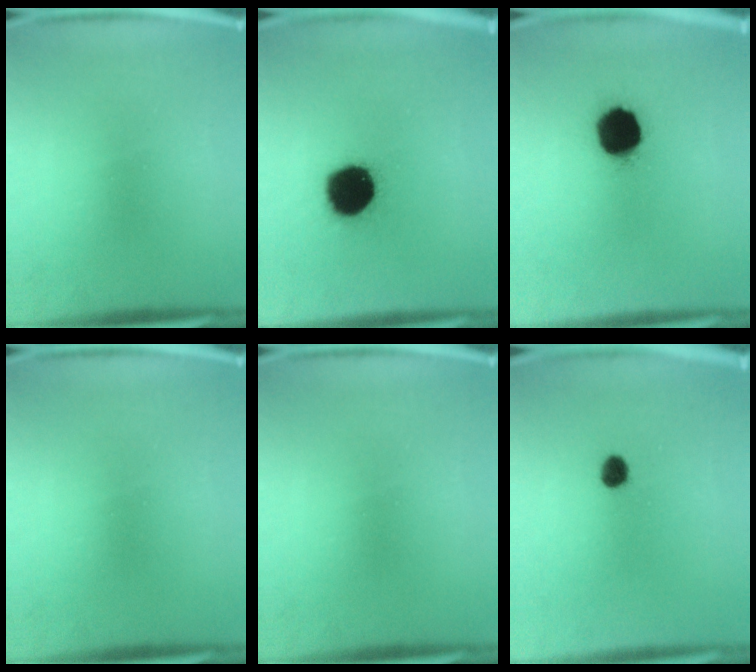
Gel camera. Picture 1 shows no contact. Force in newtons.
{"total": 16.0}
{"total": 13.3}
{"total": 0.0}
{"total": 0.0}
{"total": 2.8}